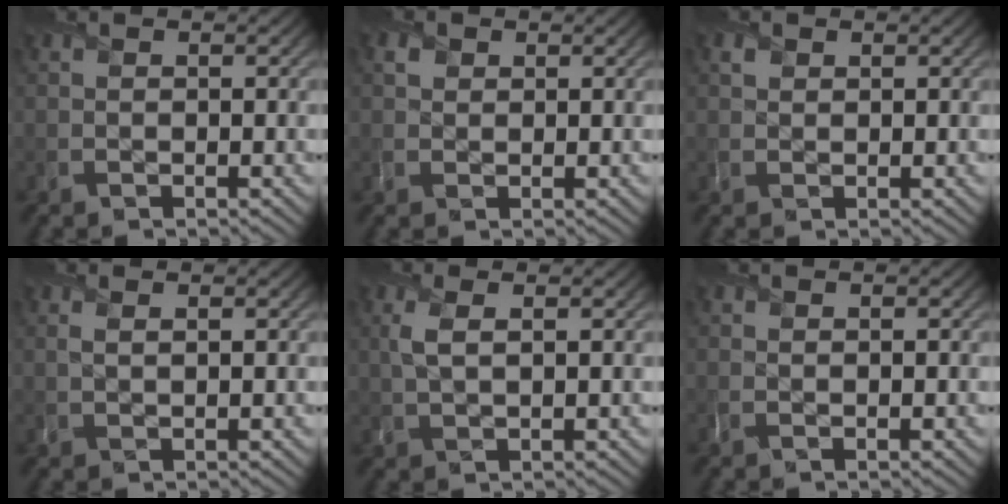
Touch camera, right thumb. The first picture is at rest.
{"total": 1.2, "force": [0.5, 1.1, 0.1], "torque": [-0.001, -0.001, 0.010]}
{"total": 0.8, "force": [0.5, 0.7, 0.0], "torque": [0.001, -0.002, 0.009]}
{"total": 1.1, "force": [0.7, 0.3, 0.8], "torque": [-0.014, 0.000, 0.012]}
{"total": 2.9, "force": [1.0, 1.0, 2.5], "torque": [-0.065, 0.003, 0.021]}
{"total": 0.0}